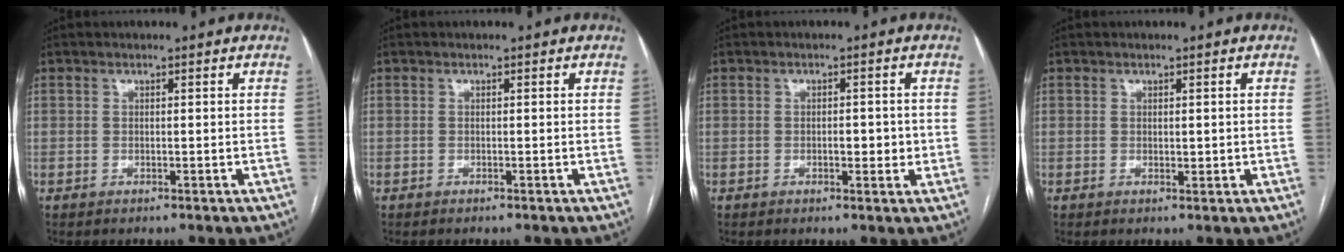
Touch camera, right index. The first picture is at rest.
{"total": 0.0}
{"total": 2.6, "force": [-0.3, 1.3, 2.3], "torque": [-0.033, 0.002, -0.002]}
{"total": 1.2, "force": [0.1, 0.7, 0.9], "torque": [-0.013, -0.004, 0.005]}